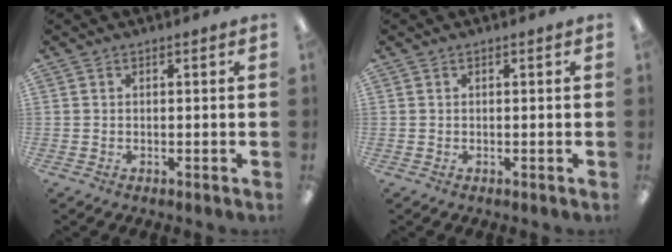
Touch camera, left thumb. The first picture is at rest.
{"total": 0.0}